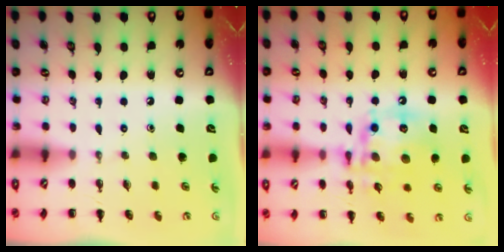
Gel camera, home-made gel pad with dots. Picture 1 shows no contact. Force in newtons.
{"total": 14.8, "press": 14.6, "slide": 2.8}